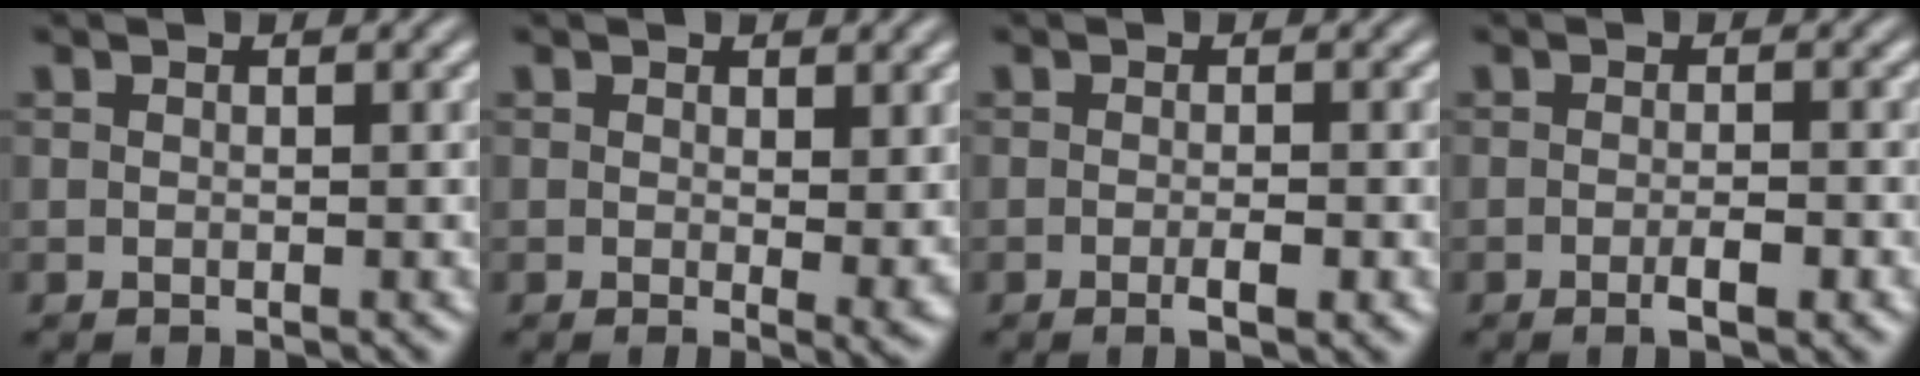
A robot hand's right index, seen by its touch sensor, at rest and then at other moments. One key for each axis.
{"total": 1.4, "fx": 0.2, "fy": 0.1, "fz": 1.4, "tx": -0.016, "ty": -0.008, "tz": 0.004}
{"total": 2.0, "fx": -1.2, "fy": 0.2, "fz": 1.6, "tx": -0.024, "ty": 0.007, "tz": -0.025}
{"total": 2.3, "fx": -1.4, "fy": 0.3, "fz": 1.8, "tx": -0.023, "ty": 0.009, "tz": -0.030}